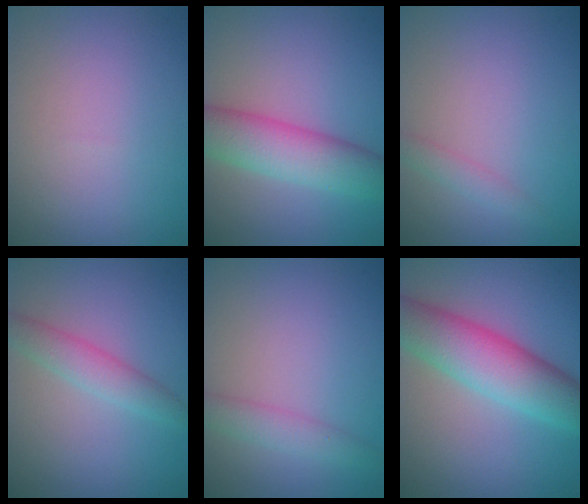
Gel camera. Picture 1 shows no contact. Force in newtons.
{"total": 6.3, "press": 6.3, "slide": 0.2}
{"total": 1.3, "press": 1.3, "slide": 0.0}
{"total": 2.7, "press": 2.7, "slide": 0.1}
{"total": 2.2, "press": 2.2, "slide": 0.1}
{"total": 7.5, "press": 7.5, "slide": 0.2}